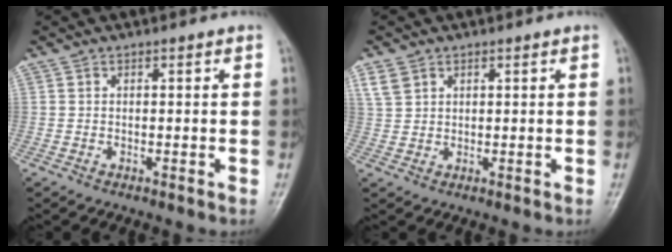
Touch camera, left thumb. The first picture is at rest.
{"total": 3.8, "force": [1.9, 2.8, 1.7], "torque": [-0.027, 0.001, 0.044]}